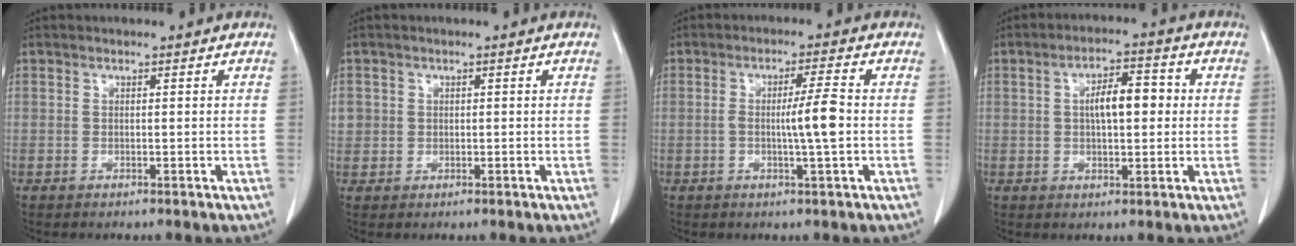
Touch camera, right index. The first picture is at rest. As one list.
[{"total": 2.3, "force": [0.4, 2.2, 0.4], "torque": [0.000, 0.005, 0.009]}, {"total": 5.3, "force": [-0.5, -0.3, 5.2], "torque": [-0.088, -0.001, -0.011]}, {"total": 6.7, "force": [0.7, 2.4, 6.1], "torque": [-0.107, 0.018, 0.011]}]